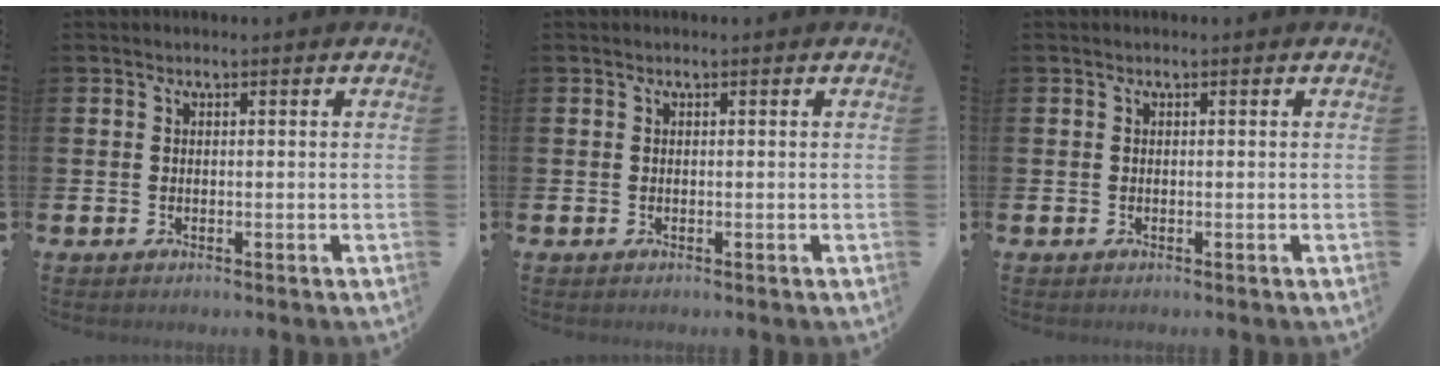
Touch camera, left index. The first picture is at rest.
{"total": 0.0}
{"total": 0.0}